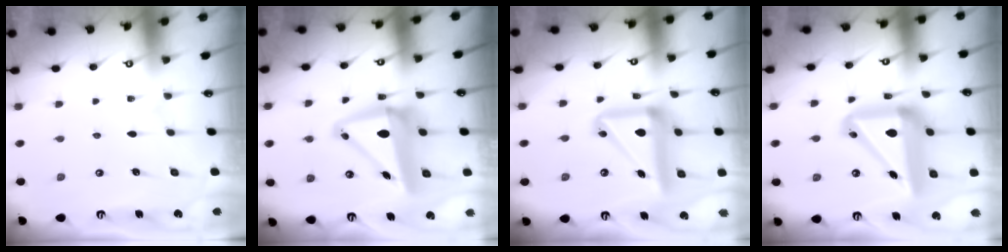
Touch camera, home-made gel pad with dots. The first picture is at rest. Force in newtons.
{"total": 10.6, "press": 10.4, "slide": 2.2}
{"total": 15.5, "press": 15.3, "slide": 1.8}
{"total": 18.8, "press": 18.6, "slide": 2.9}